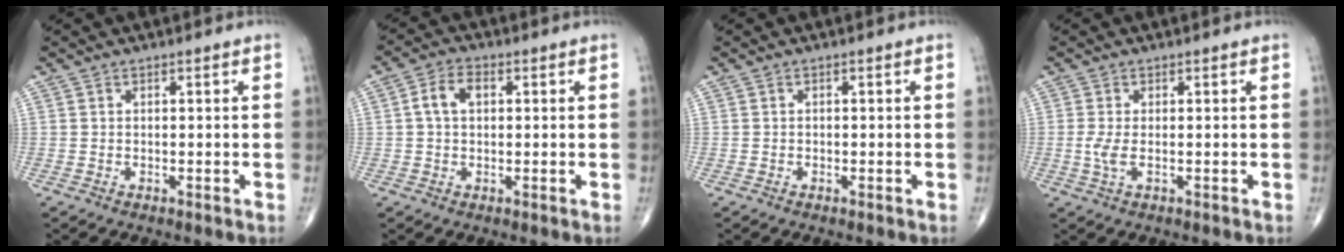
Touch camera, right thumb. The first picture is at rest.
{"total": 4.8, "force": [0.8, 3.1, 3.6], "torque": [-0.069, 0.014, 0.011]}
{"total": 0.0}
{"total": 2.6, "force": [-0.4, 0.9, 2.4], "torque": [-0.062, -0.007, -0.008]}